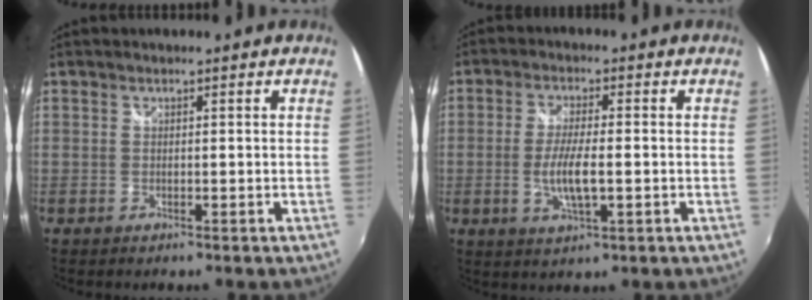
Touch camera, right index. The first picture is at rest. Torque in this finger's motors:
{"motor_torque": [0.32, 0.13, 0.42, 0.08]}